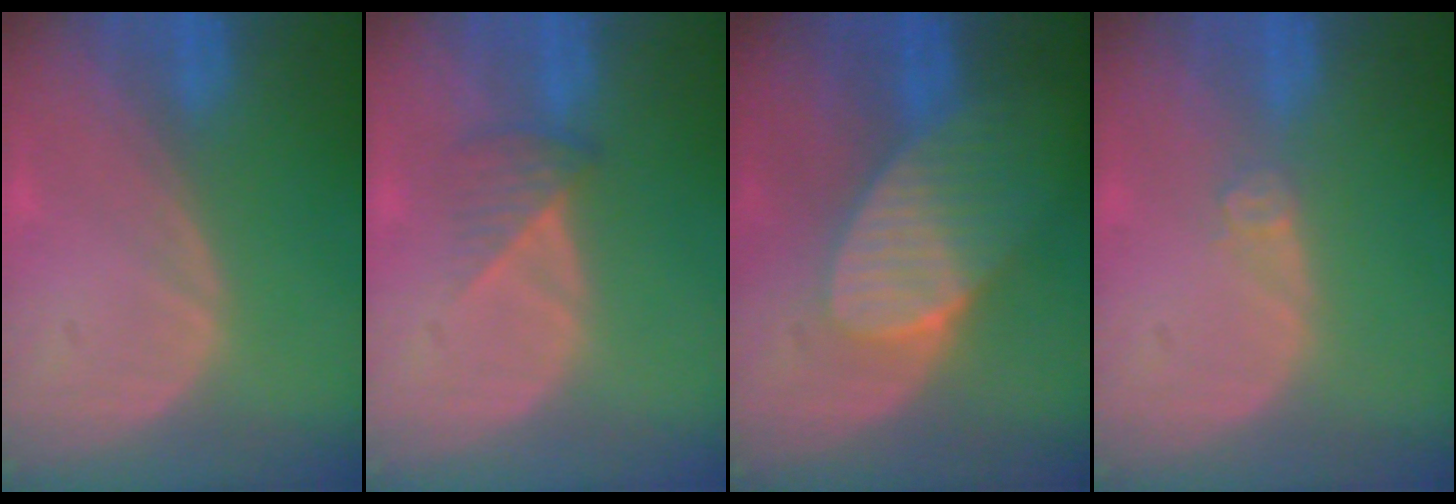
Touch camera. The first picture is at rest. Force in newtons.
{"total": 3.1, "press": 2.9, "slide": 1.3}
{"total": 7.0, "press": 6.9, "slide": 0.8}
{"total": 1.7, "press": 1.4, "slide": 1.0}